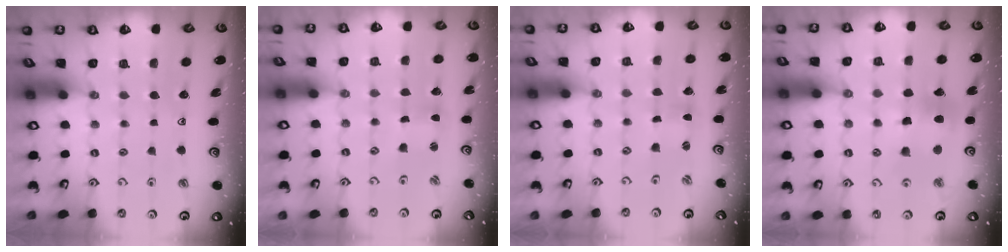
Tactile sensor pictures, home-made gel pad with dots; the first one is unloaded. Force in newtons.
{"total": 2.5, "press": 2.5, "slide": 0.3}
{"total": 0.7, "press": 0.7, "slide": 0.1}
{"total": 11.2, "press": 11.1, "slide": 1.4}